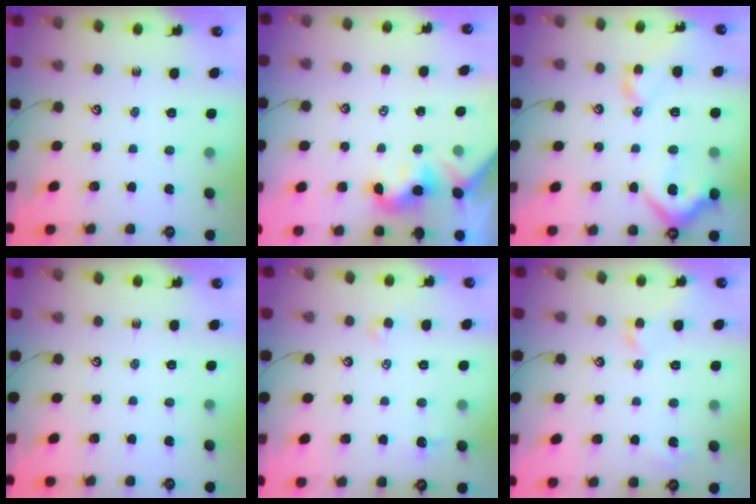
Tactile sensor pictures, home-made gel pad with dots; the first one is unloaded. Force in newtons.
{"total": 0.5, "press": 0.5, "slide": 0.1}
{"total": 10.2, "press": 10.0, "slide": 1.9}
{"total": 0.0}
{"total": 0.6, "press": 0.4, "slide": 0.4}
{"total": 2.0, "press": 1.9, "slide": 0.5}